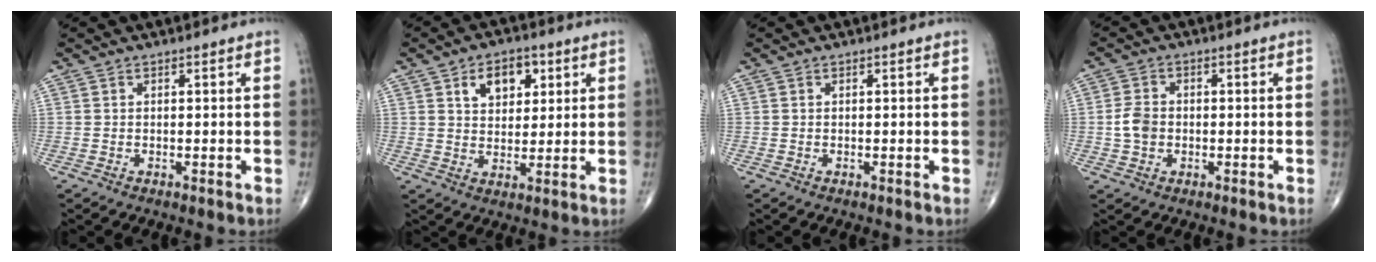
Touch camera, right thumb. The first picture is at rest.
{"total": 8.0, "force": [3.4, 5.2, 5.0], "torque": [-0.045, -0.012, 0.052]}
{"total": 0.0}
{"total": 4.1, "force": [-0.5, 3.1, 2.6], "torque": [-0.049, 0.008, -0.012]}